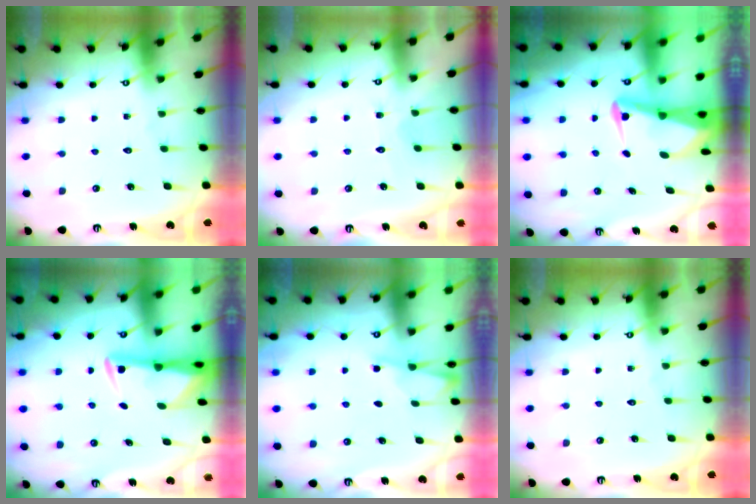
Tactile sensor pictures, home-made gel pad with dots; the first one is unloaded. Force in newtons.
{"total": 3.6, "press": 3.6, "slide": 0.4}
{"total": 4.0, "press": 3.9, "slide": 0.9}
{"total": 2.7, "press": 2.6, "slide": 0.5}
{"total": 2.4, "press": 2.3, "slide": 0.5}
{"total": 0.0}